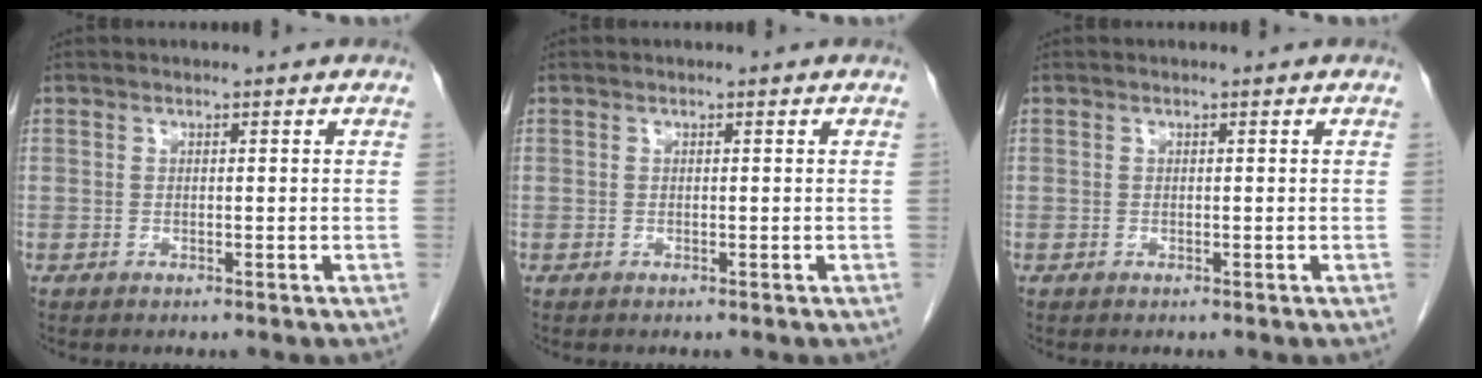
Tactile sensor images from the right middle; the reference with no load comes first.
{"total": 0.0}
{"total": 0.0}